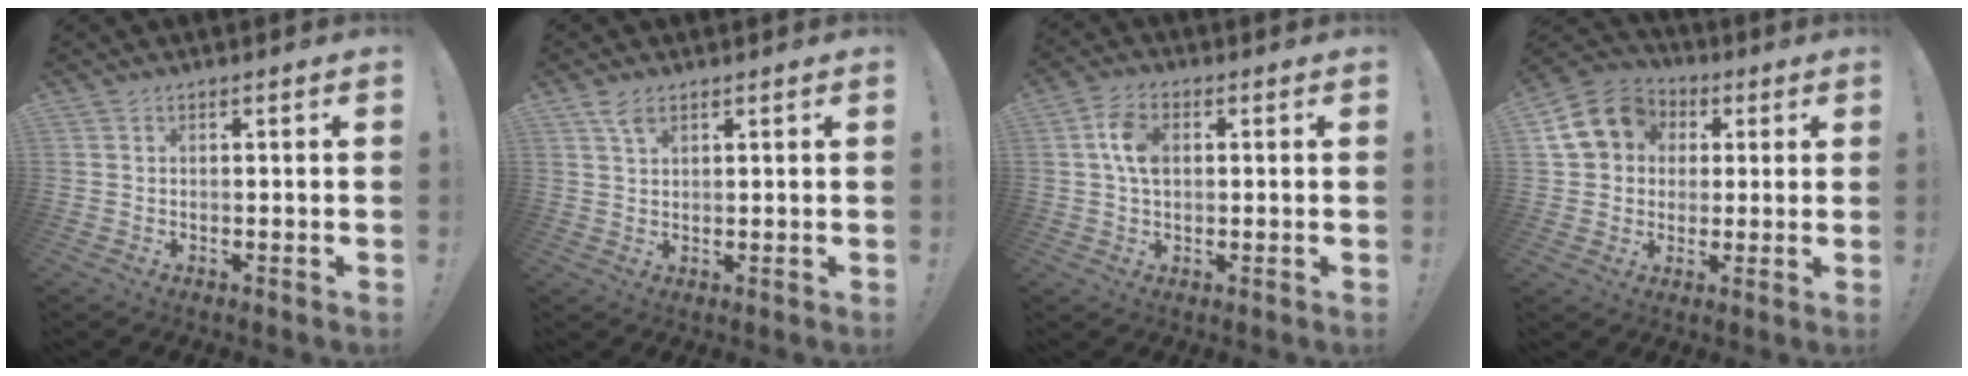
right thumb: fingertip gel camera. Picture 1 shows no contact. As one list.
[{"total": 3.4, "force": [2.2, 1.5, 2.1], "torque": [-0.036, -0.004, 0.038]}, {"total": 8.0, "force": [1.3, 5.2, 5.9], "torque": [-0.114, 0.008, 0.024]}, {"total": 14.7, "force": [4.0, 12.5, 6.7], "torque": [-0.096, -0.006, 0.082]}]